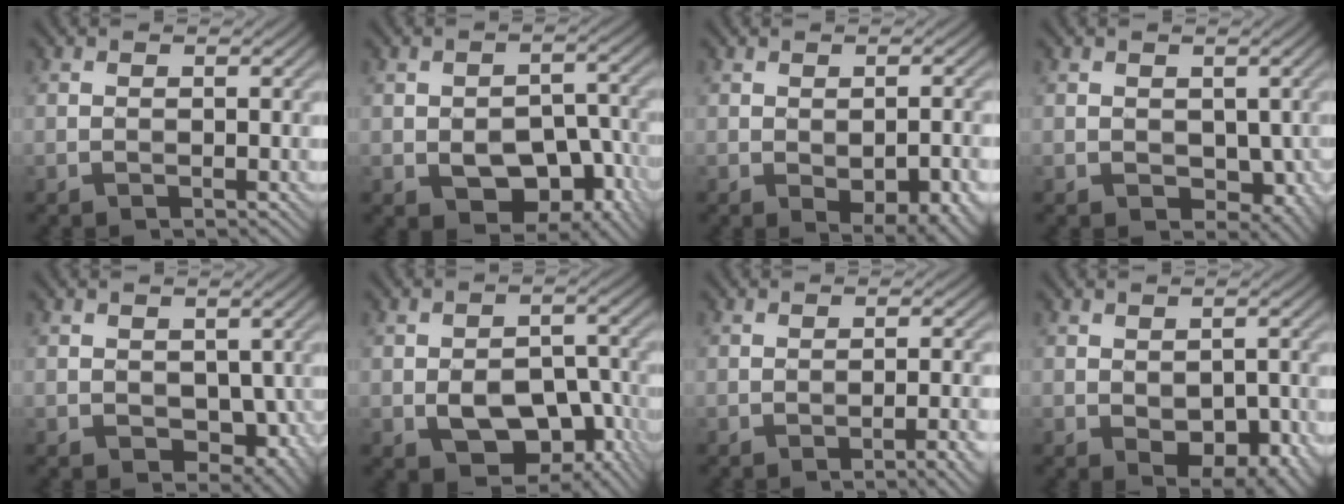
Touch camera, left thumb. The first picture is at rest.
{"total": 9.6, "force": [-3.6, 5.9, 6.6], "torque": [-0.103, -0.014, -0.047]}
{"total": 8.7, "force": [-3.6, 4.0, 6.9], "torque": [-0.091, -0.019, -0.030]}
{"total": 4.3, "force": [-0.2, 3.1, 3.0], "torque": [-0.052, -0.016, 0.001]}
{"total": 5.3, "force": [-0.5, 3.9, 3.6], "torque": [-0.059, -0.021, -0.002]}
{"total": 10.0, "force": [-3.8, 6.2, 6.9], "torque": [-0.115, -0.013, -0.054]}
{"total": 3.3, "force": [-1.6, 0.4, 2.9], "torque": [-0.043, 0.008, -0.025]}
{"total": 6.2, "force": [-2.0, 3.5, 4.8], "torque": [-0.072, -0.019, -0.018]}